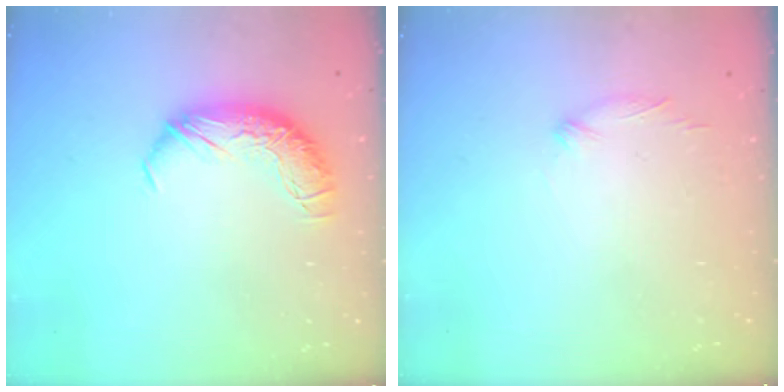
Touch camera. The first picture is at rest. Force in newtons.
{"total": 7.5, "press": 7.4, "slide": 0.7}